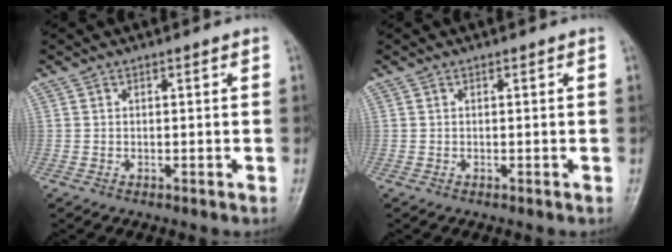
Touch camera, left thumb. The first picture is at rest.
{"total": 0.0}